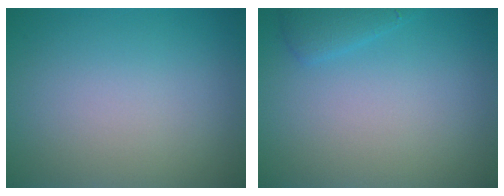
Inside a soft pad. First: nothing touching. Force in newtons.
{"total": 1.4, "press": 1.4, "slide": 0.1}